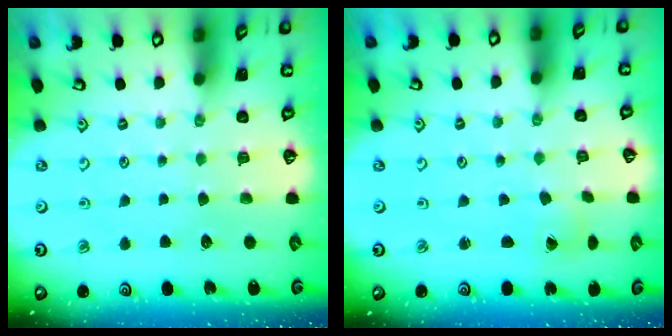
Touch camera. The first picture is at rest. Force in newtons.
{"total": 1.0, "press": 1.0, "slide": 0.0}